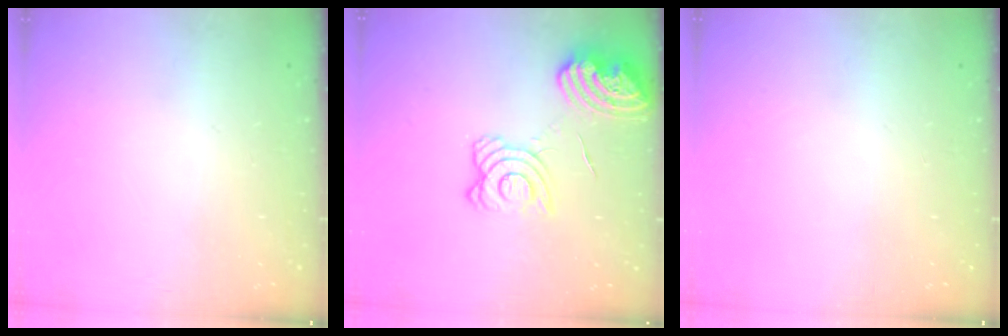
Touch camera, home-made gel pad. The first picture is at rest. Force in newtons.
{"total": 15.7, "press": 15.5, "slide": 1.9}
{"total": 0.0}